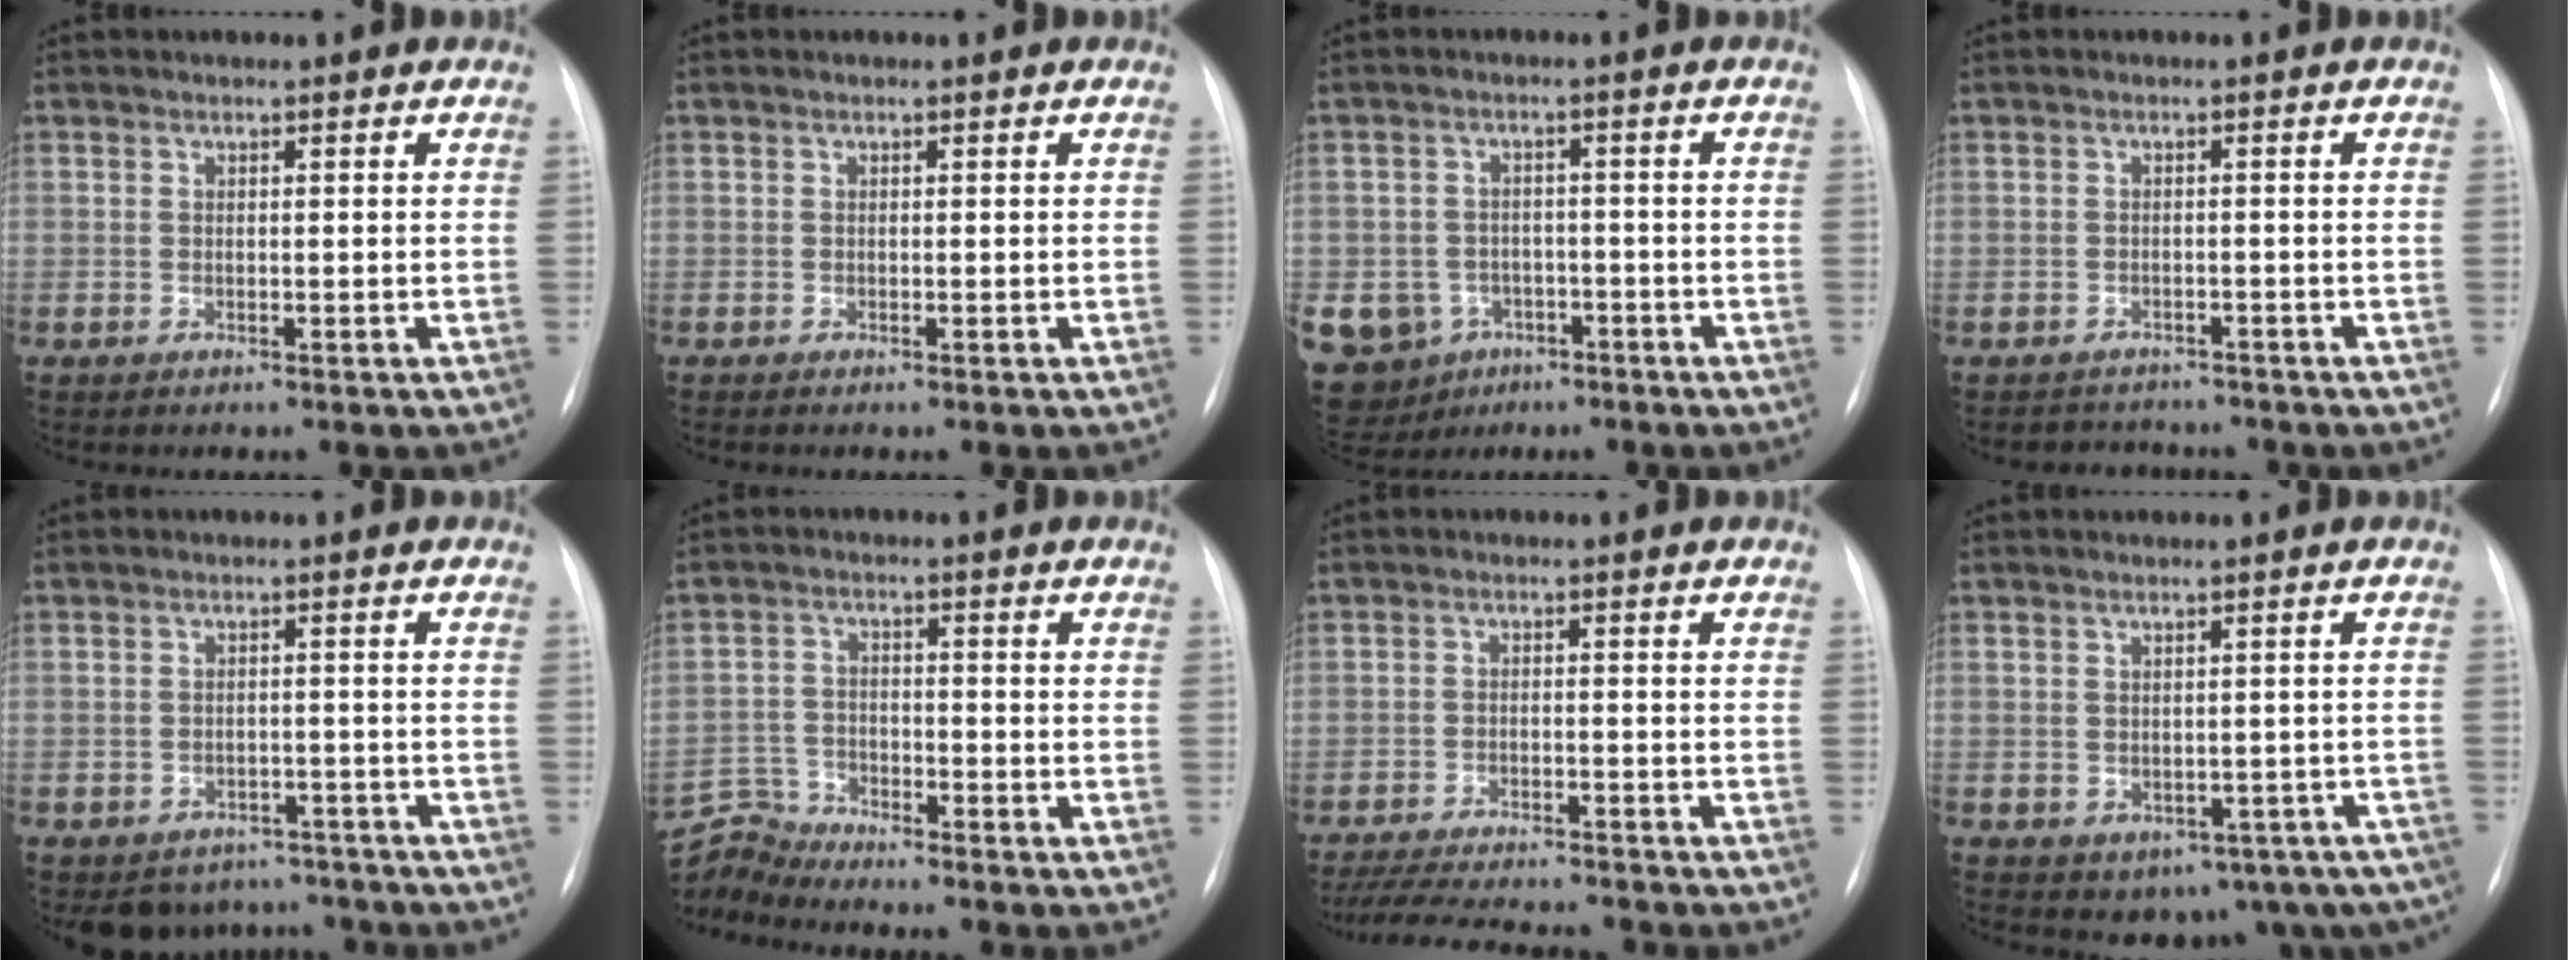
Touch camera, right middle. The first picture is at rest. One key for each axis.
{"total": 0.0}
{"total": 11.0, "fx": -4.8, "fy": 9.5, "fz": 2.8, "tx": -0.078, "ty": 0.015, "tz": -0.062}
{"total": 3.5, "fx": -3.1, "fy": 1.5, "fz": -0.4, "tx": 0.004, "ty": 0.003, "tz": -0.046}
{"total": 7.2, "fx": -6.1, "fy": 3.9, "fz": 0.4, "tx": 0.008, "ty": 0.018, "tz": -0.076}
{"total": 6.1, "fx": -6.0, "fy": -0.5, "fz": -1.0, "tx": 0.009, "ty": 0.009, "tz": -0.116}
{"total": 13.1, "fx": -11.9, "fy": 2.0, "fz": 5.2, "tx": -0.094, "ty": -0.013, "tz": -0.172}
{"total": 10.9, "fx": -6.3, "fy": 7.4, "fz": 4.9, "tx": -0.050, "ty": 0.015, "tz": -0.070}